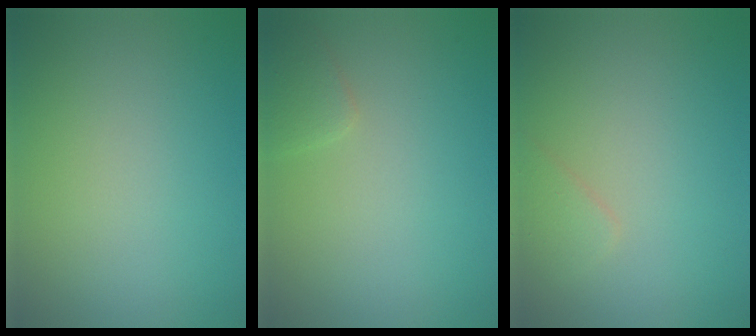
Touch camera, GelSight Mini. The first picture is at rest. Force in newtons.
{"total": 1.3, "press": 1.3, "slide": 0.0}
{"total": 1.2, "press": 1.2, "slide": 0.0}